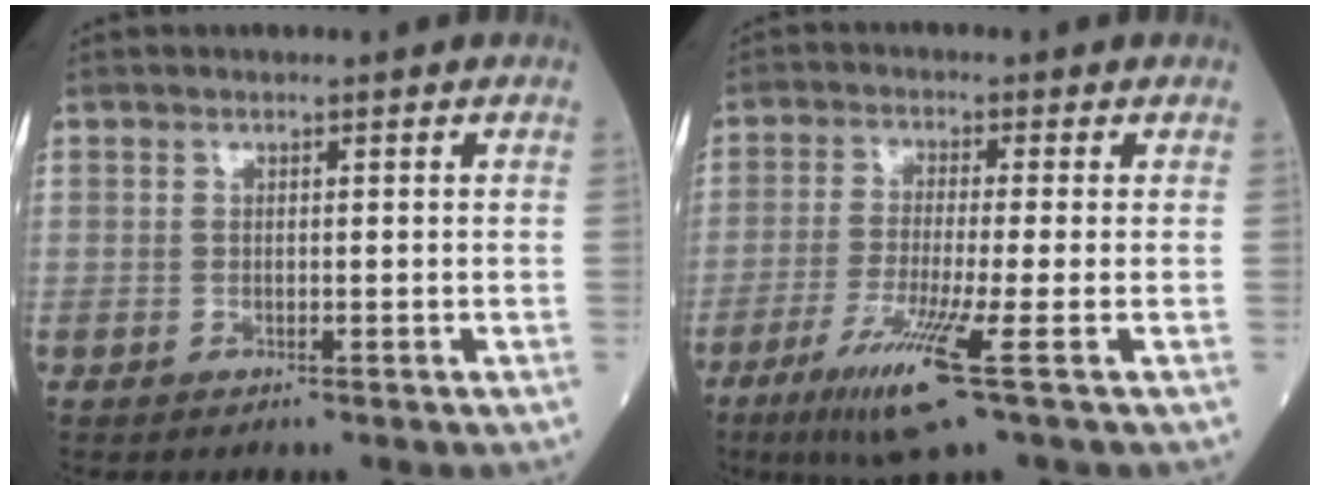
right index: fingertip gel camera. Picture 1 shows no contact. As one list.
[{"total": 9.1, "force": [-4.4, -0.9, 8.0], "torque": [-0.155, -0.032, -0.084]}]